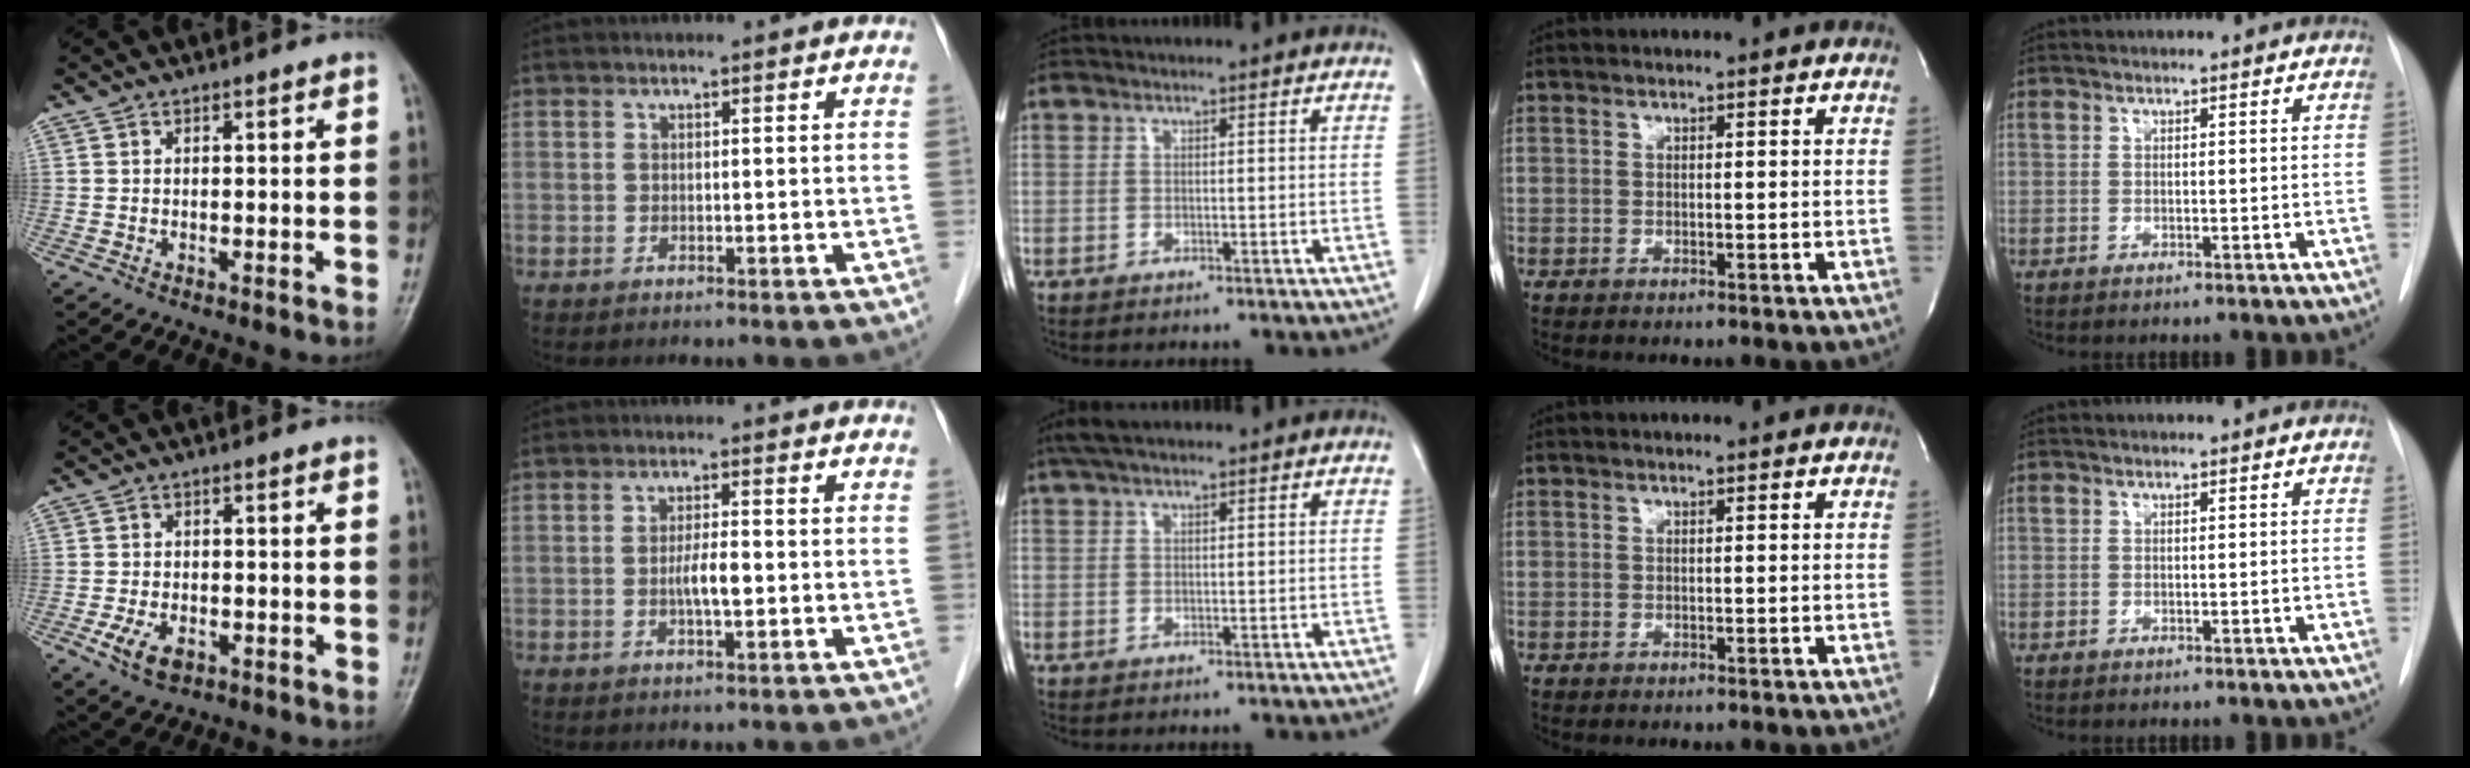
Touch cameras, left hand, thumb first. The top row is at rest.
{"thumb": {"total": 5.7, "force": [-2.5, 3.4, 3.8], "torque": [-0.073, 0.005, -0.040]}, "index": {"total": 3.2, "force": [-0.7, 0.6, 3.1], "torque": [-0.062, -0.001, -0.013]}, "middle": {"total": 4.0, "force": [3.1, 0.9, 2.4], "torque": [-0.047, 0.026, 0.057]}}